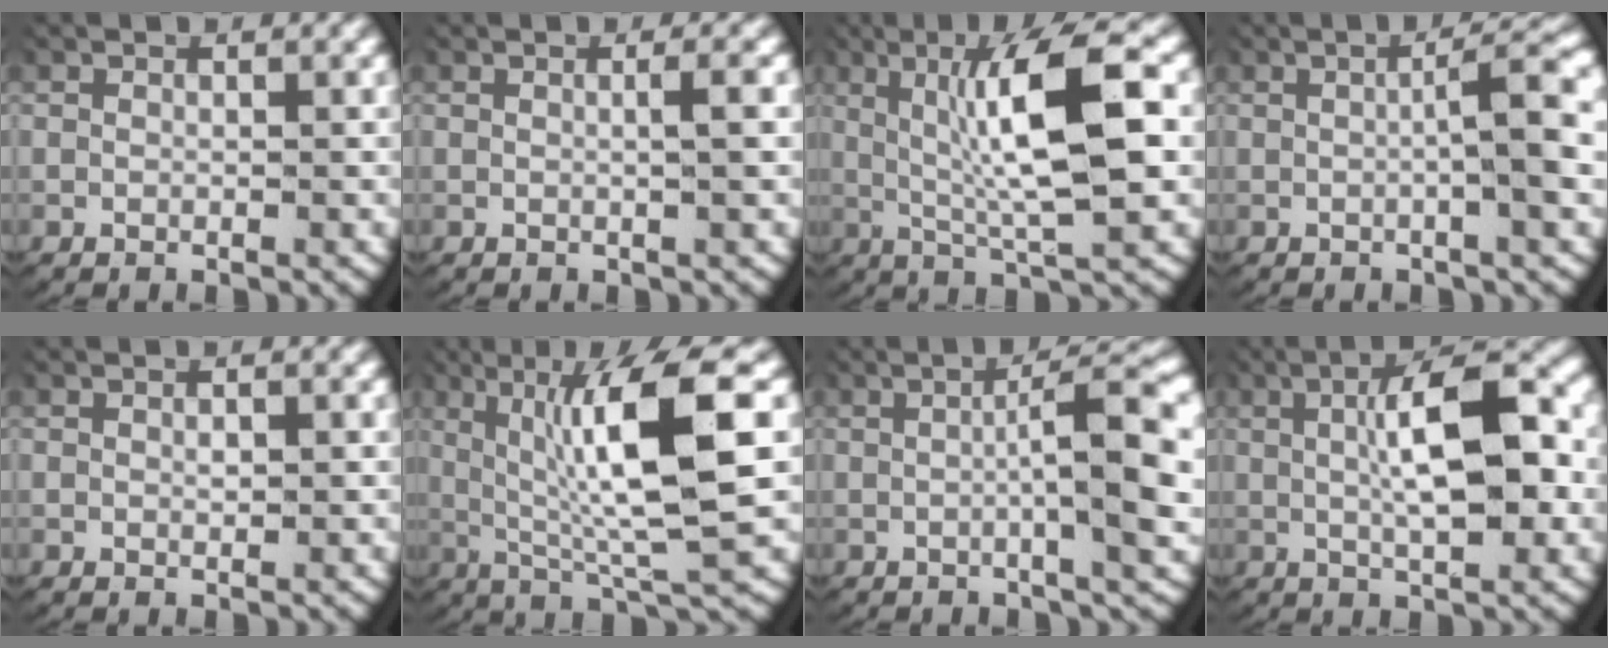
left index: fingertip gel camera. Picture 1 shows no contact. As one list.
[{"total": 1.4, "force": [0.2, -0.2, 1.3], "torque": [-0.024, 0.000, 0.006]}, {"total": 8.5, "force": [1.7, 1.9, 8.1], "torque": [-0.147, 0.005, 0.030]}, {"total": 4.0, "force": [0.3, 0.5, 4.0], "torque": [-0.060, 0.007, 0.004]}, {"total": 0.6, "force": [0.1, 0.2, 0.5], "torque": [-0.012, -0.007, 0.005]}, {"total": 10.1, "force": [2.2, 2.4, 9.5], "torque": [-0.166, 0.007, 0.038]}, {"total": 5.6, "force": [0.1, 0.9, 5.5], "torque": [-0.081, 0.006, 0.001]}, {"total": 8.1, "force": [1.3, 2.6, 7.6], "torque": [-0.123, 0.005, 0.019]}]